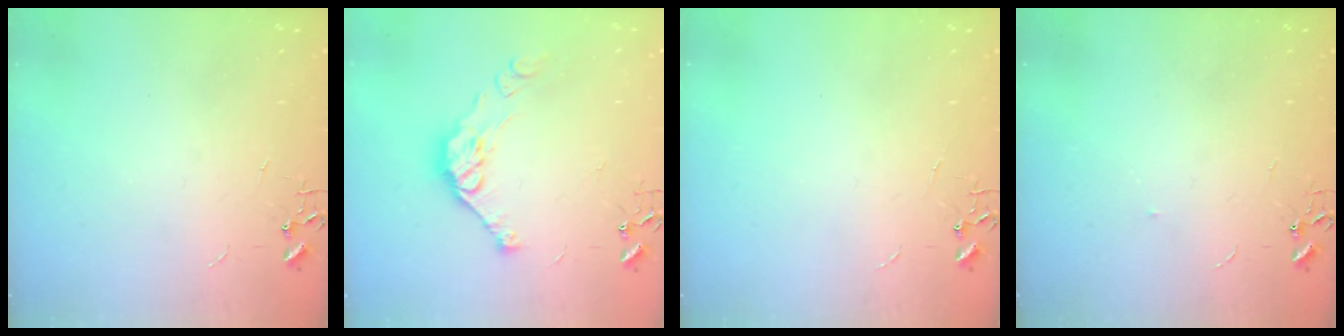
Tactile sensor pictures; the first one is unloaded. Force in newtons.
{"total": 11.1, "press": 11.1, "slide": 0.8}
{"total": 0.0}
{"total": 2.7, "press": 2.7, "slide": 0.4}